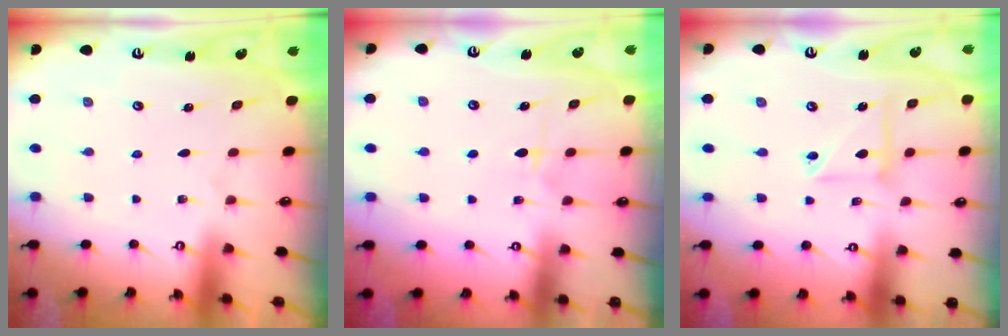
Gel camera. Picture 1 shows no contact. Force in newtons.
{"total": 4.8, "press": 4.7, "slide": 0.7}
{"total": 9.2, "press": 9.0, "slide": 1.5}